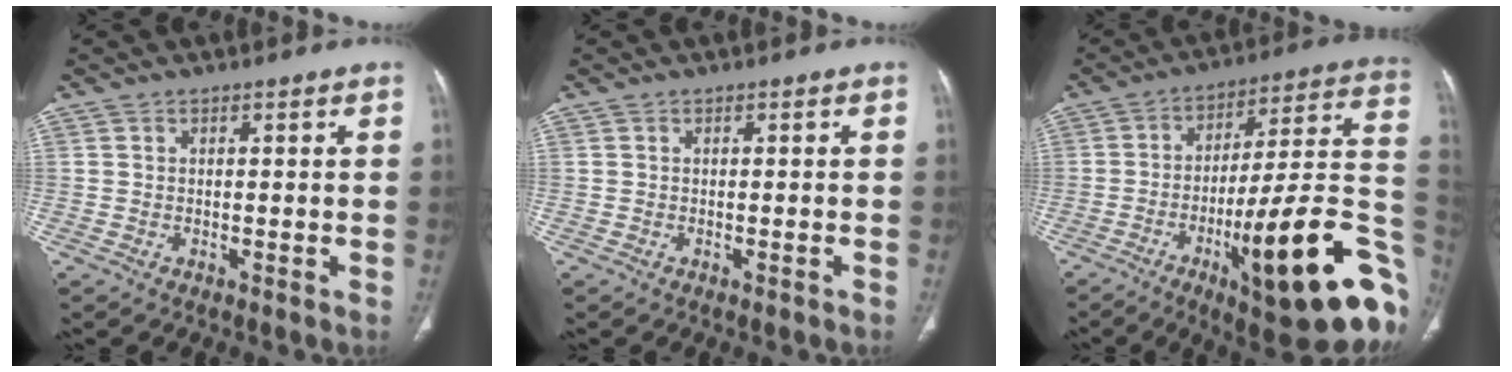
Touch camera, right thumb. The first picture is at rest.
{"total": 0.5, "force": [-0.4, 0.1, 0.4], "torque": [-0.011, 0.000, -0.003]}
{"total": 30.7, "force": [-10.0, 7.0, 28.2], "torque": [-0.324, 0.032, -0.139]}